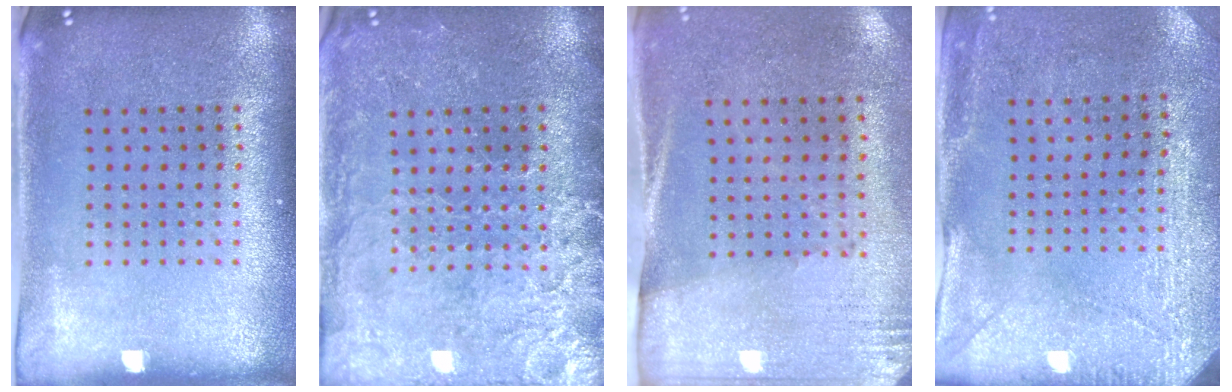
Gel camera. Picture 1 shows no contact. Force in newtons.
{"total": 3.3, "press": 3.2, "slide": 1.0}
{"total": 2.7, "press": 2.4, "slide": 1.3}
{"total": 3.0, "press": 2.6, "slide": 1.4}